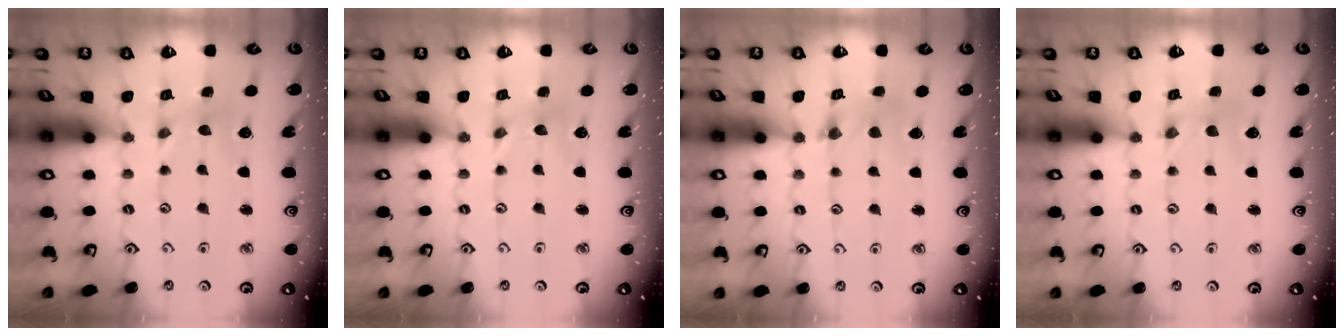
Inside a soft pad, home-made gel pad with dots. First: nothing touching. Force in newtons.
{"total": 0.0}
{"total": 2.4, "press": 2.4, "slide": 0.2}
{"total": 0.0}